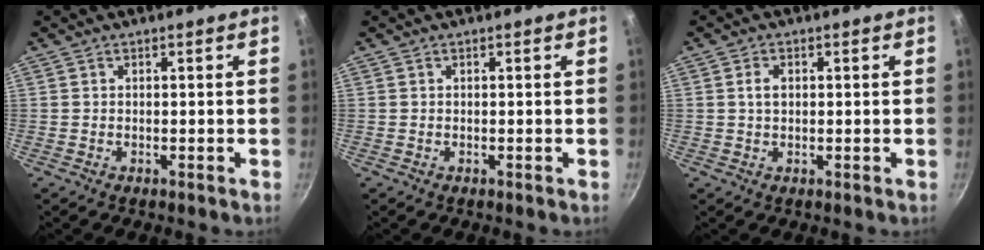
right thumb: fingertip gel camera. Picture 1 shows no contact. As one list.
[{"total": 0.0}, {"total": 2.4, "force": [0.4, 1.6, 1.8], "torque": [-0.026, 0.002, 0.008]}]